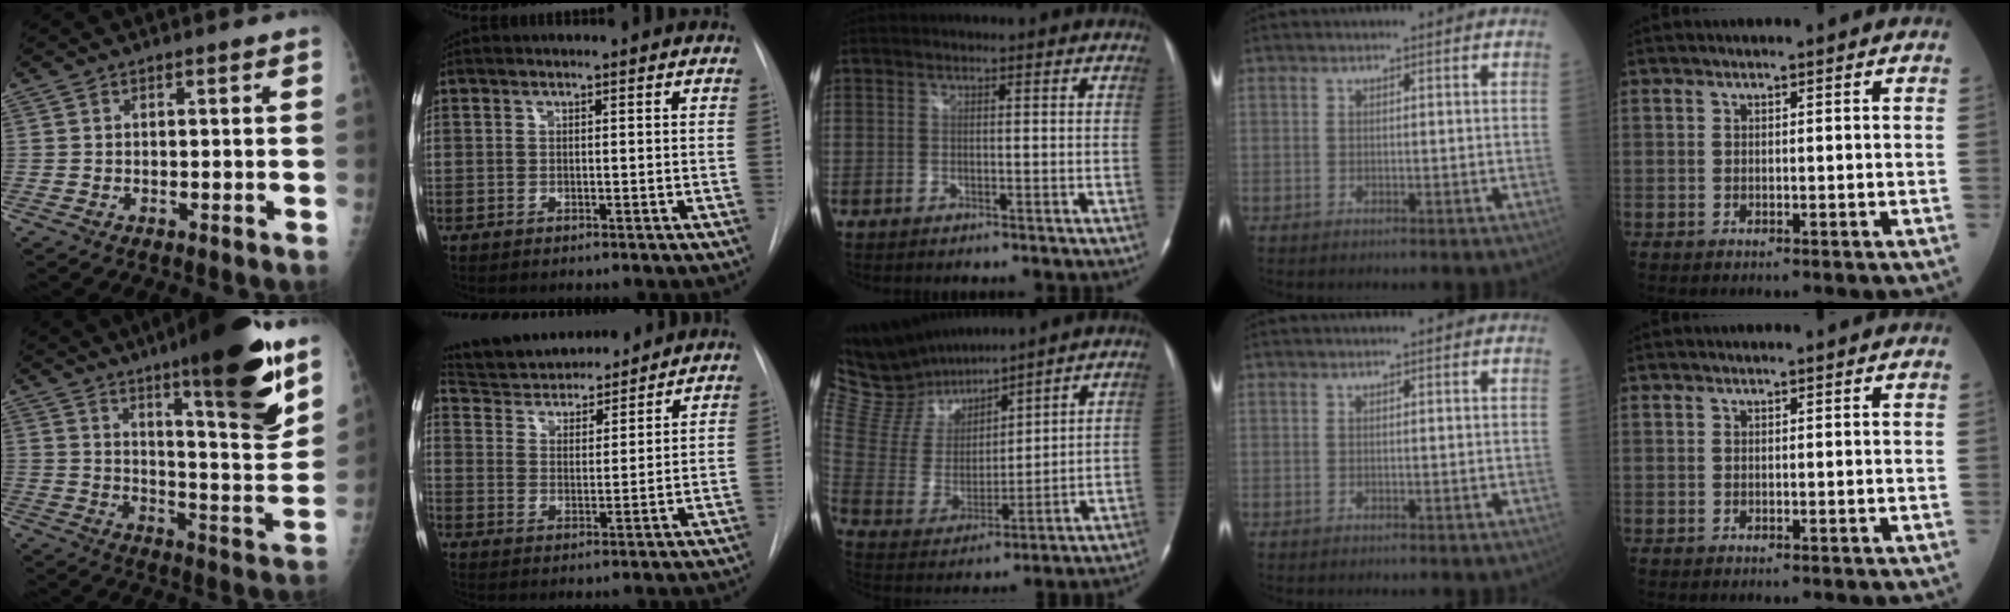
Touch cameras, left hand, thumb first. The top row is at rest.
{"thumb": {"total": 21.6, "force": [13.3, 3.8, 16.6], "torque": [-0.211, -0.077, 0.202]}, "index": {"total": 14.6, "force": [13.5, 3.5, 4.3], "torque": [-0.073, 0.017, 0.220]}, "middle": {"total": 13.0, "force": [12.4, 2.7, 2.8], "torque": [-0.080, 0.011, 0.259]}}